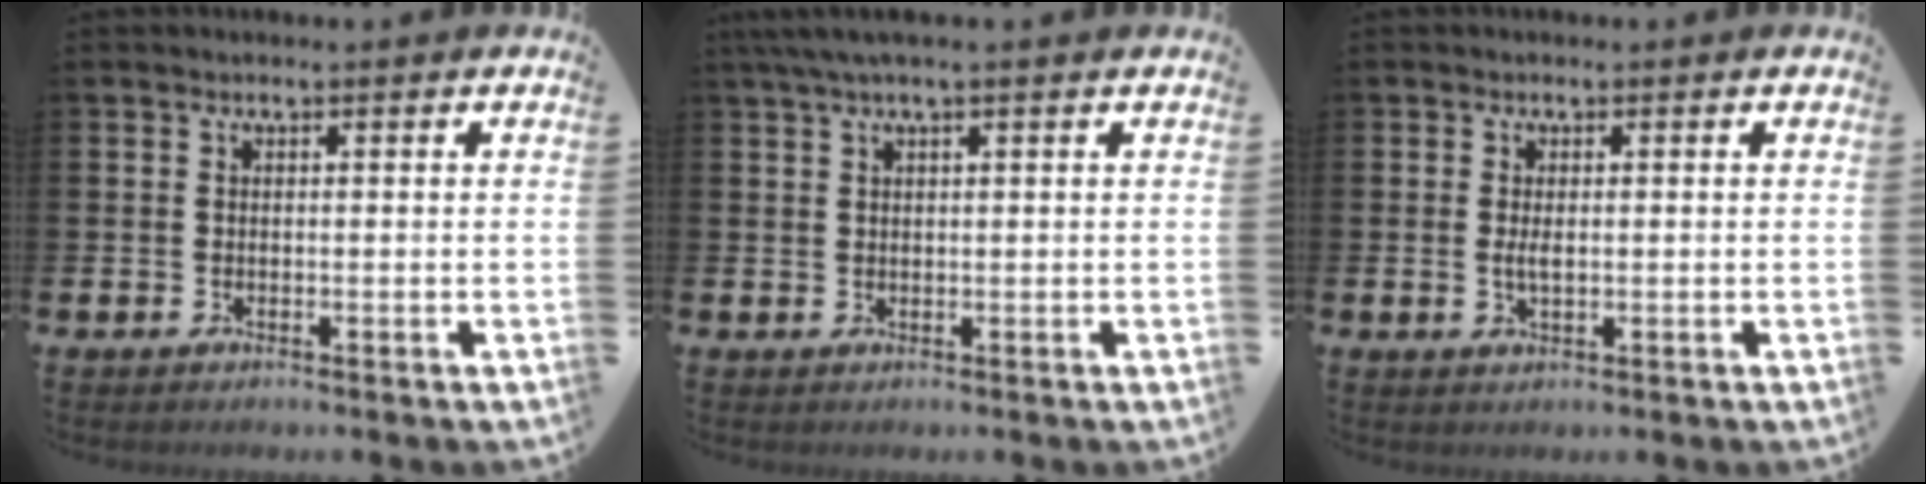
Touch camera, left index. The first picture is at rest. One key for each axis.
{"total": 2.5, "fx": 1.7, "fy": 0.1, "fz": 1.8, "tx": -0.041, "ty": 0.004, "tz": 0.031}
{"total": 1.6, "fx": 0.1, "fy": 0.7, "fz": 1.5, "tx": -0.021, "ty": -0.001, "tz": -0.002}